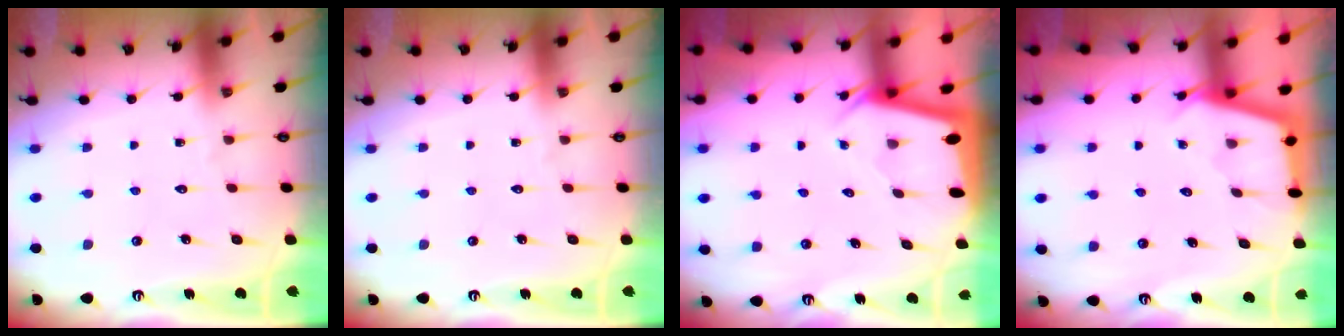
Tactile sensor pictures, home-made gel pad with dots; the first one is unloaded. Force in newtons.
{"total": 0.0}
{"total": 1.9, "press": 1.9, "slide": 0.1}
{"total": 2.5, "press": 2.5, "slide": 0.1}